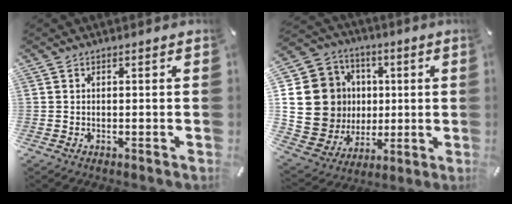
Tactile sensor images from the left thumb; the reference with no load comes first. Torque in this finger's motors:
{"motor_torque": [2.49, 2.52, 1.54, -1.22, 0.40]}